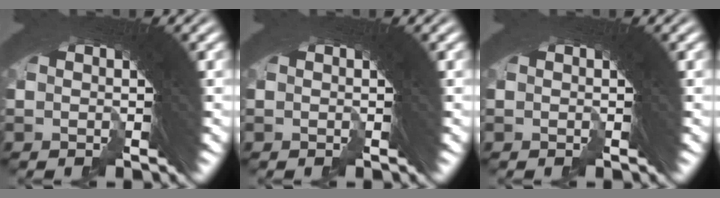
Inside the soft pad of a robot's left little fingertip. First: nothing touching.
{"total": 0.0}
{"total": 0.0}